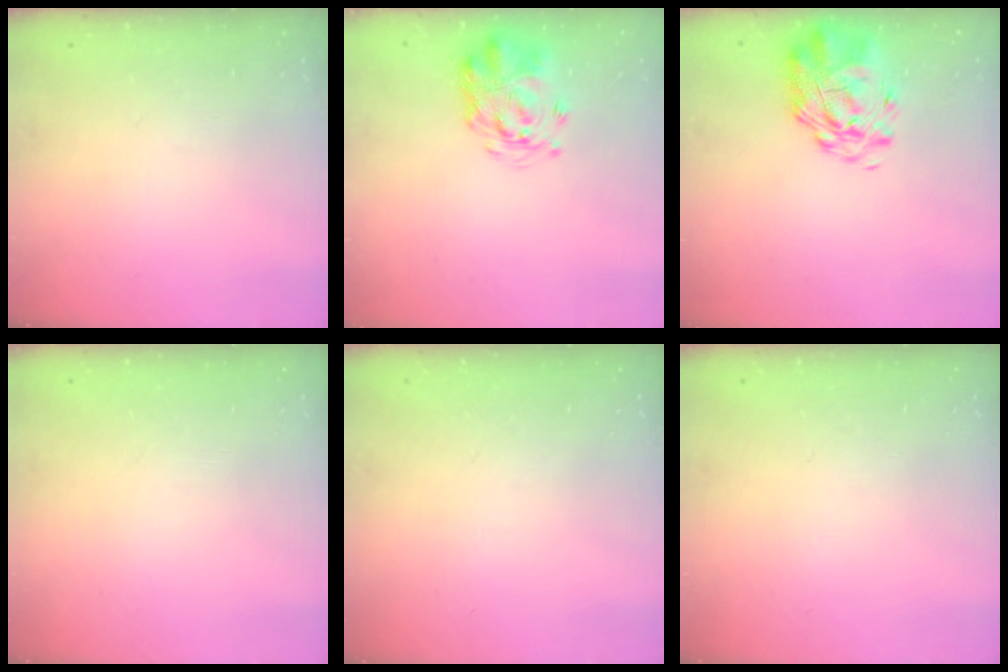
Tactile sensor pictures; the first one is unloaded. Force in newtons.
{"total": 3.7, "press": 3.6, "slide": 0.6}
{"total": 3.2, "press": 2.7, "slide": 1.7}
{"total": 0.0}
{"total": 0.0}
{"total": 0.0}